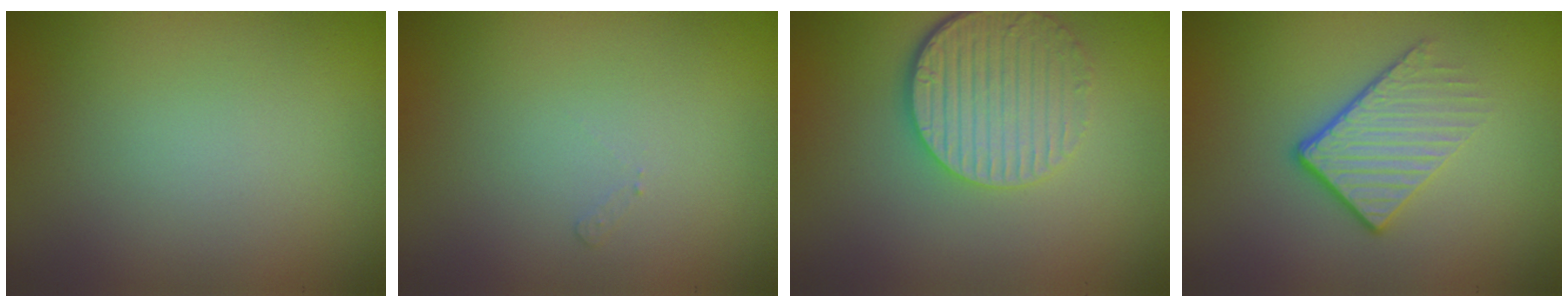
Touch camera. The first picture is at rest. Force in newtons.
{"total": 0.5, "press": 0.5, "slide": 0.2}
{"total": 5.8, "press": 4.1, "slide": 4.1}
{"total": 3.9, "press": 2.6, "slide": 2.9}